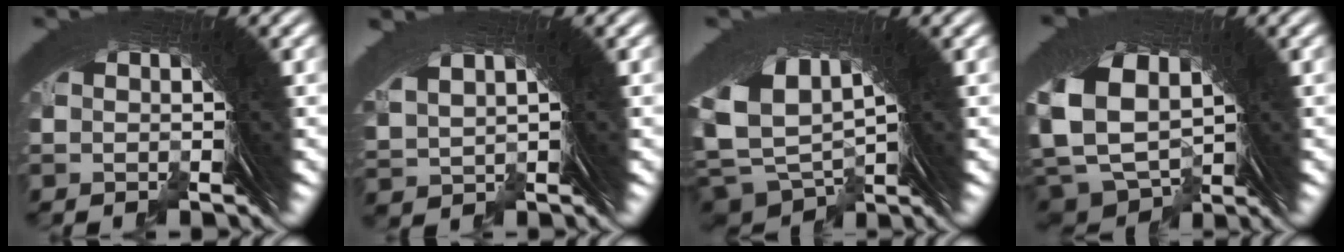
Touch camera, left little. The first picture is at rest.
{"total": 2.7, "force": [1.5, 1.8, 1.2], "torque": [-0.031, 0.001, 0.036]}
{"total": 7.7, "force": [1.5, 5.8, 4.9], "torque": [-0.129, -0.027, 0.043]}
{"total": 7.6, "force": [-0.6, 6.5, 3.9], "torque": [-0.112, -0.044, 0.012]}